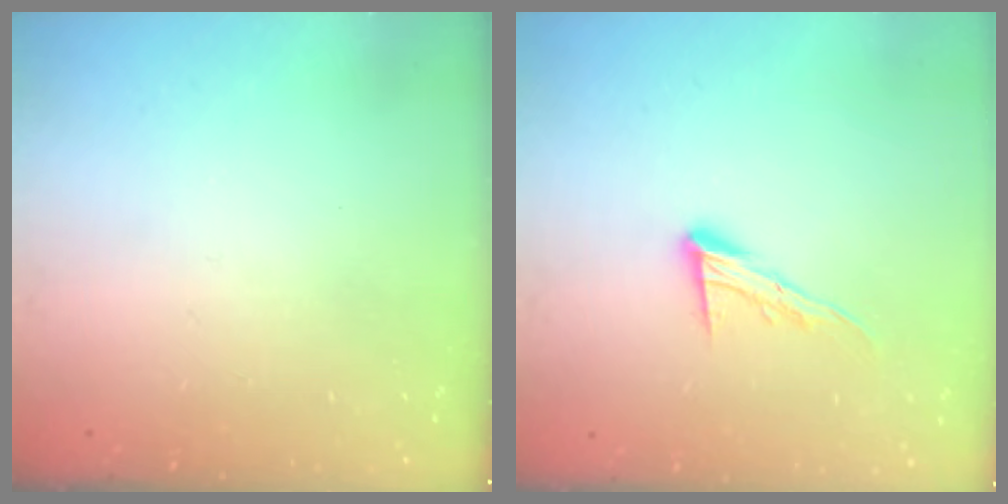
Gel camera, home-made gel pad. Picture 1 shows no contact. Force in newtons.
{"total": 9.8, "press": 9.8, "slide": 0.6}